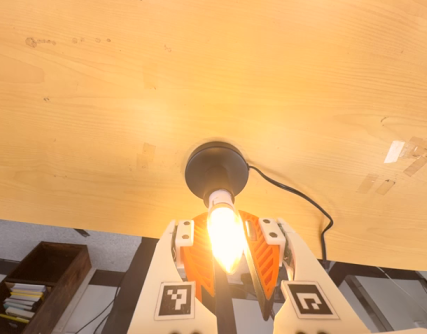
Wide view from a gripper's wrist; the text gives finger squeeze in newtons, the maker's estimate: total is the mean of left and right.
{"total": 14.9, "left": 14.6, "right": 15.1}